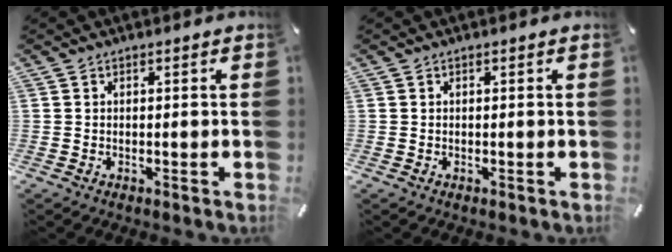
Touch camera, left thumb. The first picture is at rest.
{"total": 0.0}